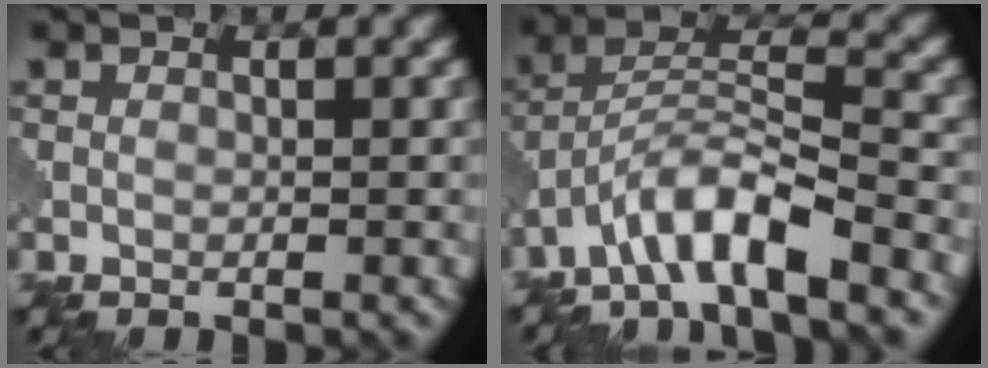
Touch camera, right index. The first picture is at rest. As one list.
[{"total": 6.3, "force": [-4.5, 1.1, 4.3], "torque": [-0.077, 0.012, -0.089]}]